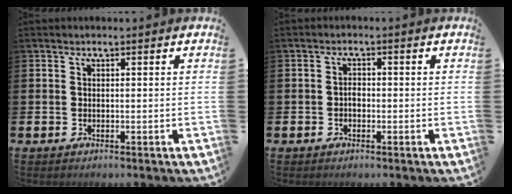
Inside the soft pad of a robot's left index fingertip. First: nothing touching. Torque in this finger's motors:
{"motor_torque": [-0.01, 0.06, 0.01, 0.00]}